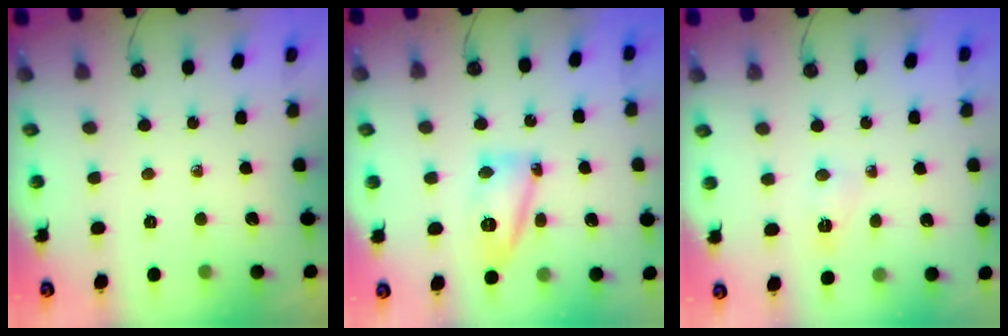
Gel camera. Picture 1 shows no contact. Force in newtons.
{"total": 12.6, "press": 12.5, "slide": 1.5}
{"total": 3.5, "press": 3.4, "slide": 0.6}